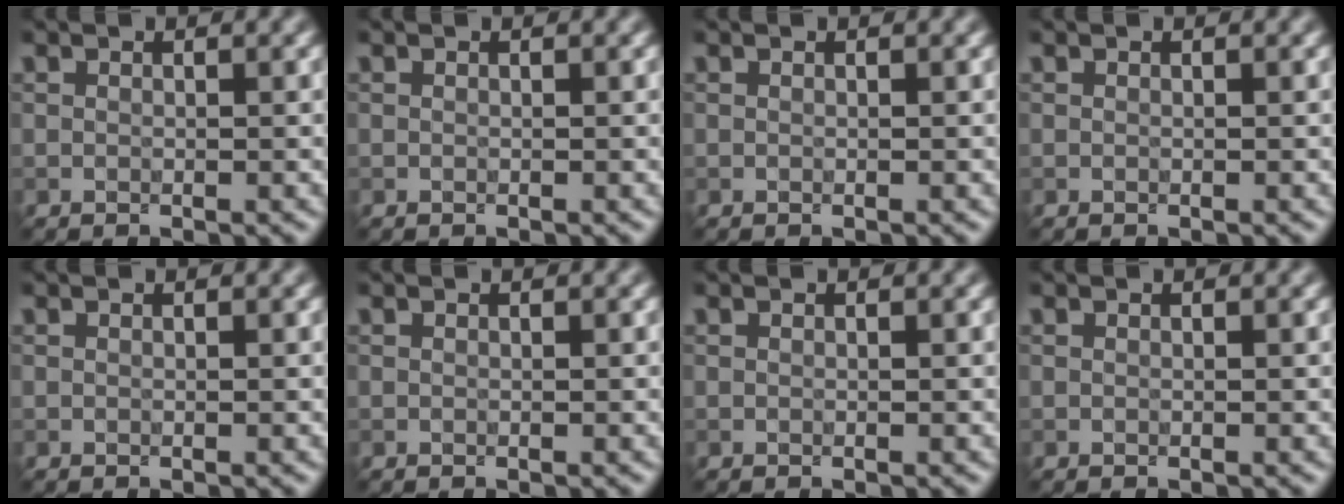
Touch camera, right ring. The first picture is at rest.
{"total": 0.0}
{"total": 0.0}
{"total": 0.0}
{"total": 0.0}
{"total": 0.0}
{"total": 0.0}
{"total": 0.0}